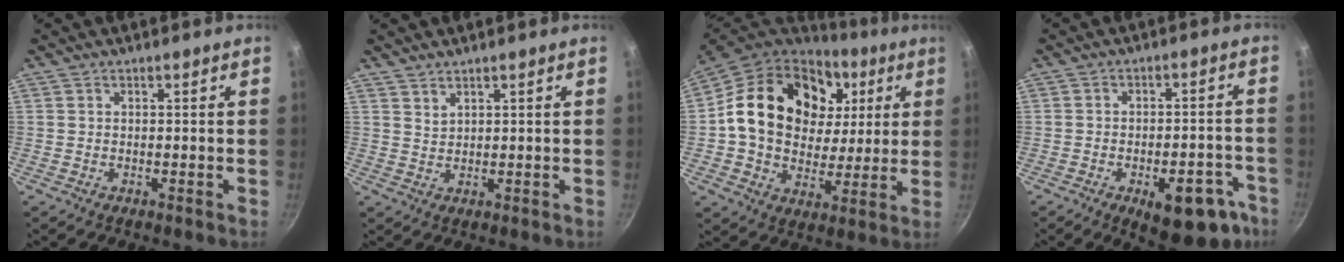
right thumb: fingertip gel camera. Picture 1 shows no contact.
{"total": 1.7, "force": [1.5, 0.5, 0.6], "torque": [-0.007, -0.008, 0.031]}
{"total": 24.6, "force": [6.8, 18.5, 14.7], "torque": [-0.236, 0.007, 0.115]}
{"total": 14.0, "force": [-6.9, 6.7, 10.2], "torque": [-0.077, 0.037, -0.079]}